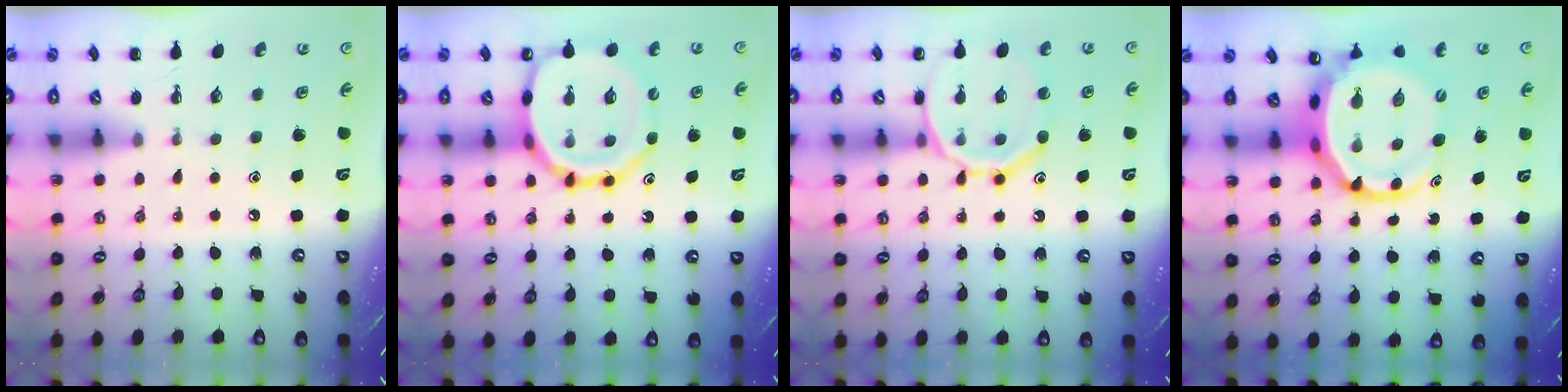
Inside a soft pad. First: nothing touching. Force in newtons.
{"total": 17.4, "press": 17.3, "slide": 2.3}
{"total": 14.7, "press": 14.7, "slide": 1.1}
{"total": 8.3, "press": 7.9, "slide": 2.4}